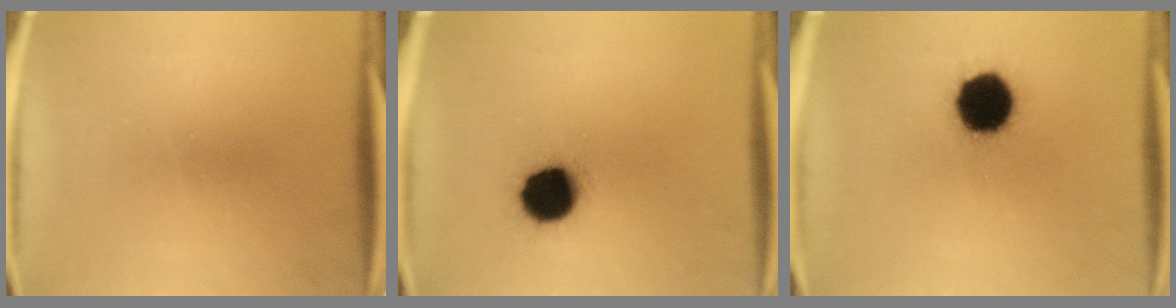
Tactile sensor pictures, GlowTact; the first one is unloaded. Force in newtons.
{"total": 12.6}
{"total": 16.3}